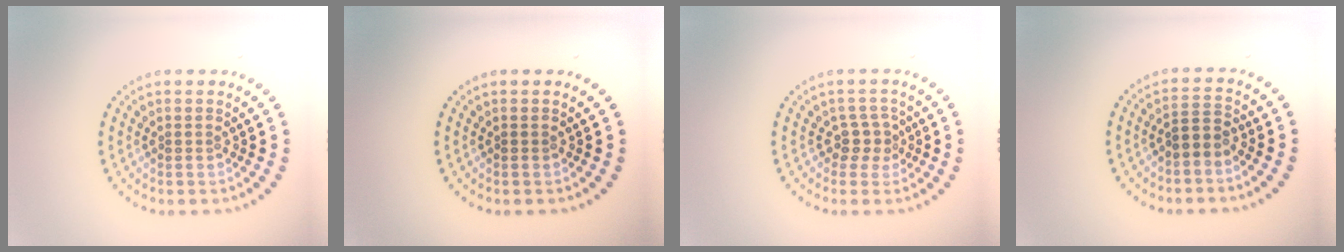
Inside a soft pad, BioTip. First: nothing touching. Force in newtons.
{"total": 0.0}
{"total": 2.0, "press": 1.5, "slide": 1.3}
{"total": 2.0, "press": 1.6, "slide": 1.2}